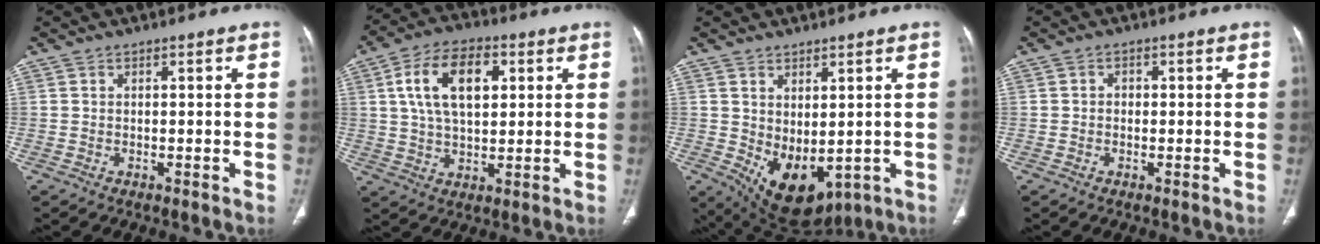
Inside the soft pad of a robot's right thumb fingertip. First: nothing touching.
{"total": 12.9, "force": [3.5, 7.4, 10.0], "torque": [-0.163, 0.005, 0.058]}
{"total": 10.4, "force": [-1.2, 5.9, 8.4], "torque": [-0.117, -0.010, 0.016]}
{"total": 1.1, "force": [-0.1, 1.0, 0.6], "torque": [-0.002, 0.004, -0.007]}